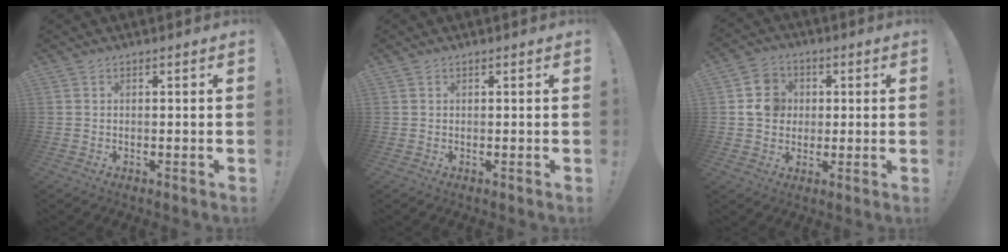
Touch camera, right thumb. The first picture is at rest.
{"total": 0.0}
{"total": 9.4, "force": [1.5, 8.6, 3.5], "torque": [-0.050, 0.003, 0.035]}